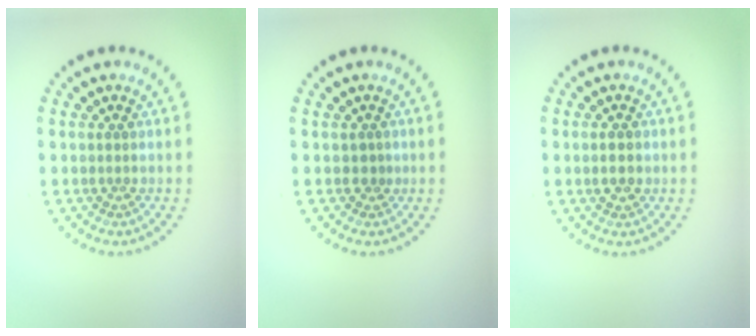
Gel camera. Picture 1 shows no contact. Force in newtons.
{"total": 0.6, "press": 0.3, "slide": 0.5}
{"total": 2.1, "press": 2.1, "slide": 0.1}